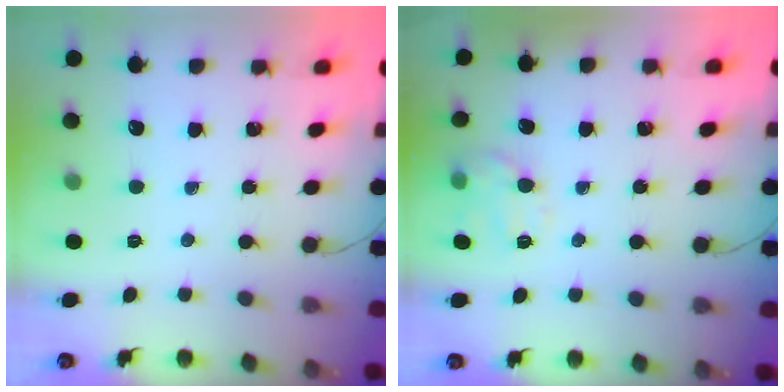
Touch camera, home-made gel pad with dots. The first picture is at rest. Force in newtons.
{"total": 10.2, "press": 10.2, "slide": 0.2}